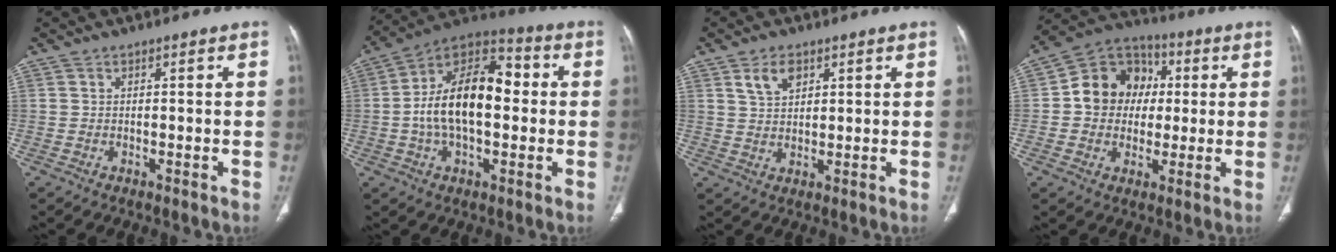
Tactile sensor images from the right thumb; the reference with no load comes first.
{"total": 18.6, "force": [0.1, 10.3, 15.5], "torque": [-0.255, 0.036, -0.007]}
{"total": 4.7, "force": [2.5, 2.8, 2.8], "torque": [-0.041, -0.011, 0.051]}
{"total": 13.0, "force": [1.0, 11.2, 6.5], "torque": [-0.064, 0.023, 0.007]}